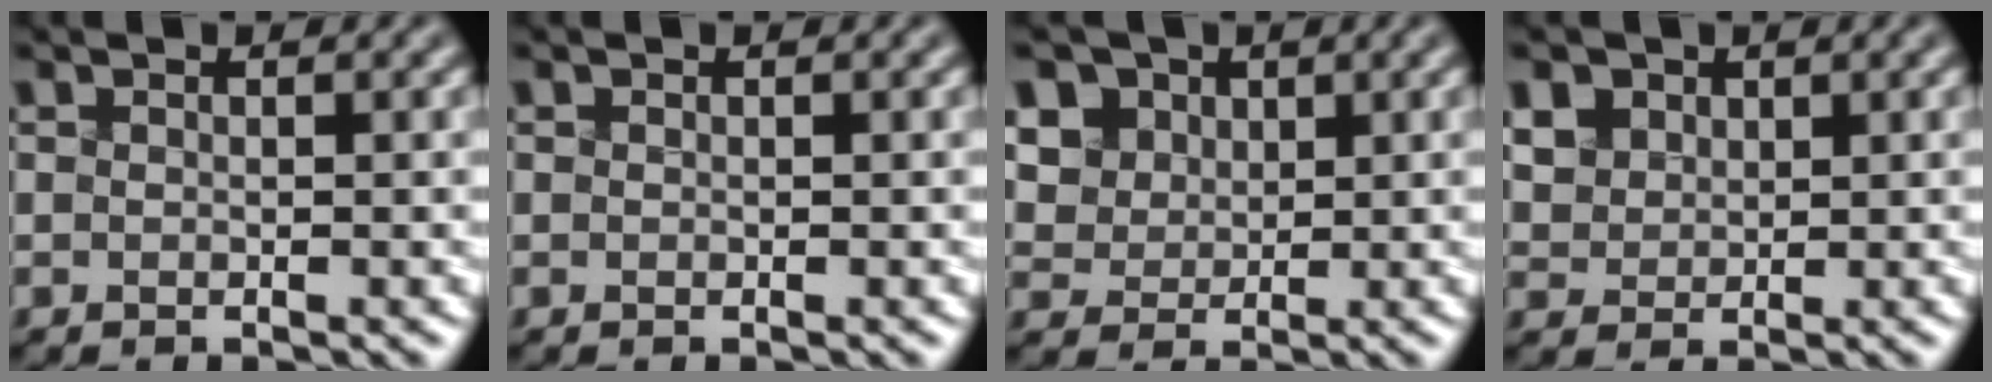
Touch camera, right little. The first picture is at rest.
{"total": 0.0}
{"total": 8.5, "force": [3.6, 6.8, 3.7], "torque": [-0.090, 0.023, 0.063]}
{"total": 6.9, "force": [3.2, 5.2, 3.2], "torque": [-0.083, 0.023, 0.054]}